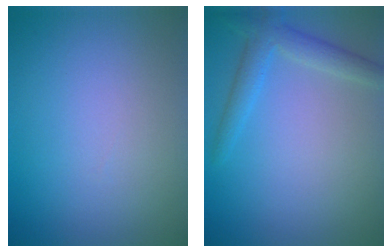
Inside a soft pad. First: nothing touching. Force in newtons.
{"total": 2.7, "press": 2.7, "slide": 0.1}